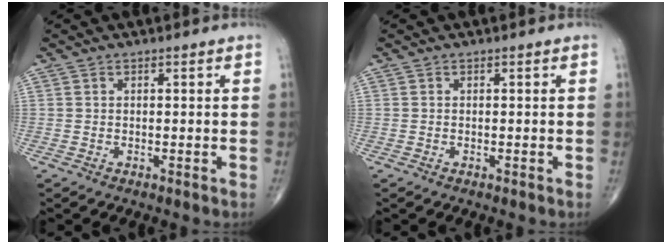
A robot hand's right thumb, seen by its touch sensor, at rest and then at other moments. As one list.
[{"total": 0.0}]